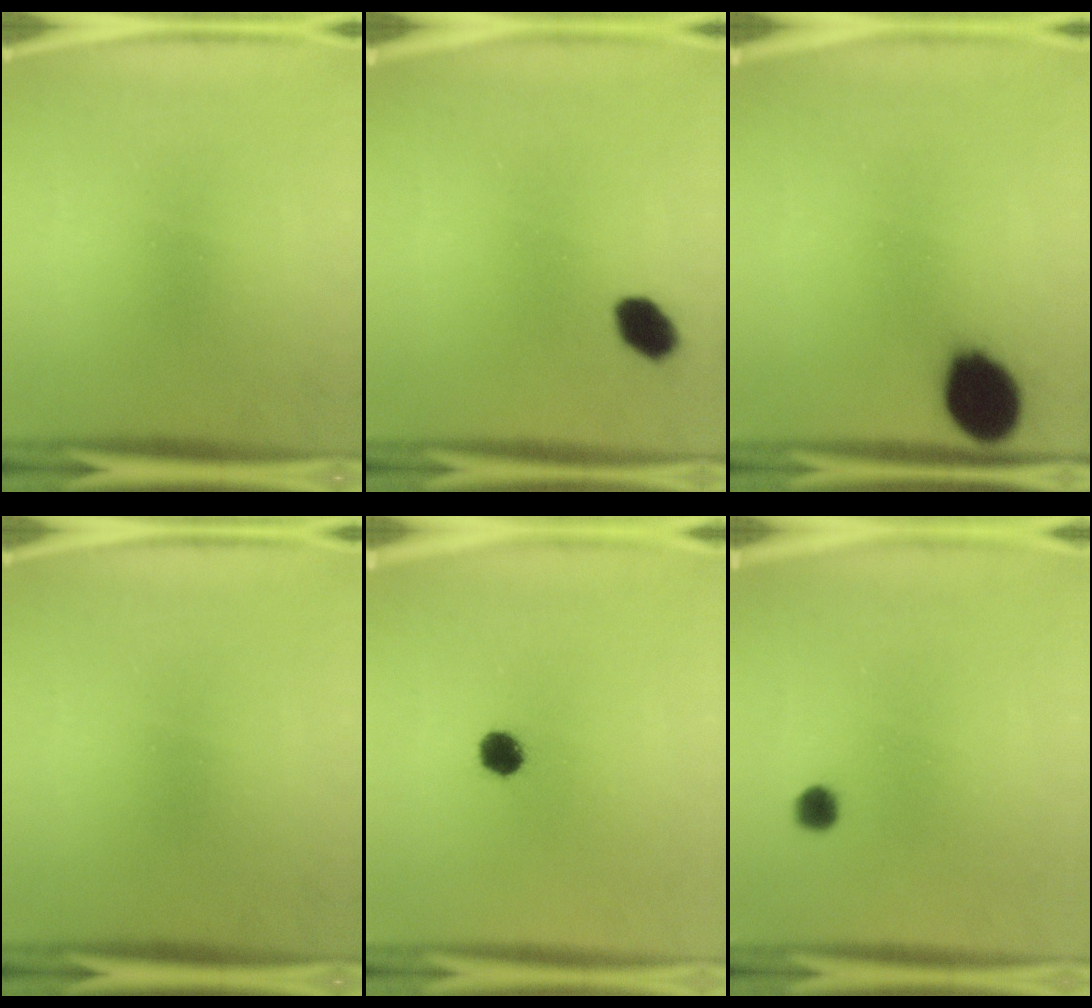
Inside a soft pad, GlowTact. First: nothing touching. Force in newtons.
{"total": 4.9}
{"total": 13.0}
{"total": 0.0}
{"total": 4.3}
{"total": 2.2}